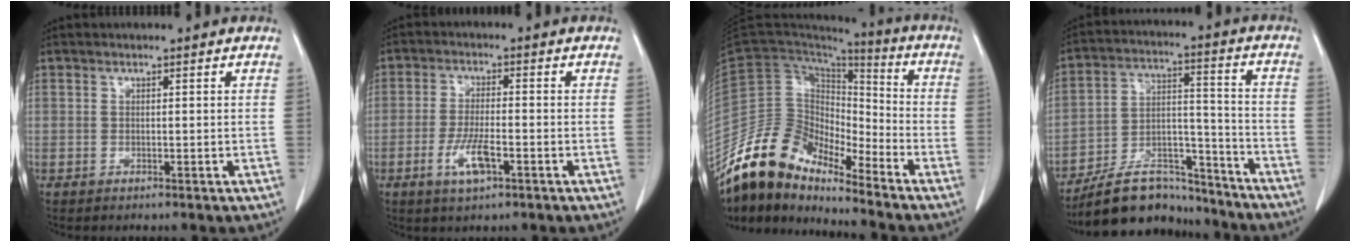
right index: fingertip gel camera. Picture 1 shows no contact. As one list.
[{"total": 6.2, "force": [-2.7, 1.8, 5.3], "torque": [-0.107, -0.005, -0.045]}, {"total": 16.1, "force": [-13.9, 5.5, 6.0], "torque": [-0.109, 0.048, -0.261]}, {"total": 15.6, "force": [-13.8, 5.3, 4.8], "torque": [-0.071, 0.042, -0.229]}]